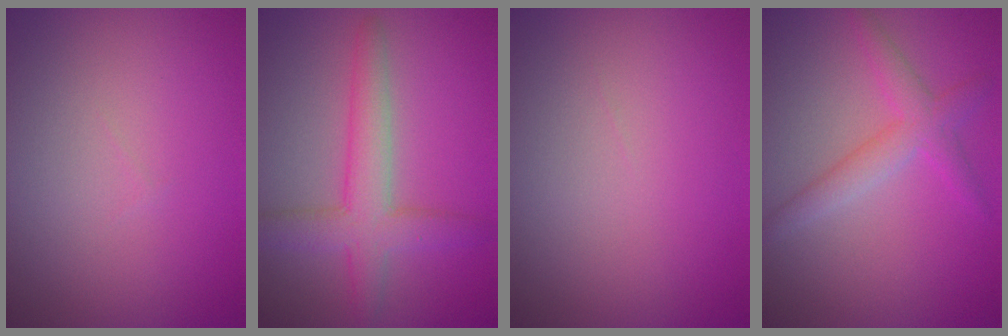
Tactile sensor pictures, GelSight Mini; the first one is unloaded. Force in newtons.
{"total": 4.5, "press": 4.5, "slide": 0.2}
{"total": 0.0}
{"total": 2.9, "press": 2.9, "slide": 0.1}